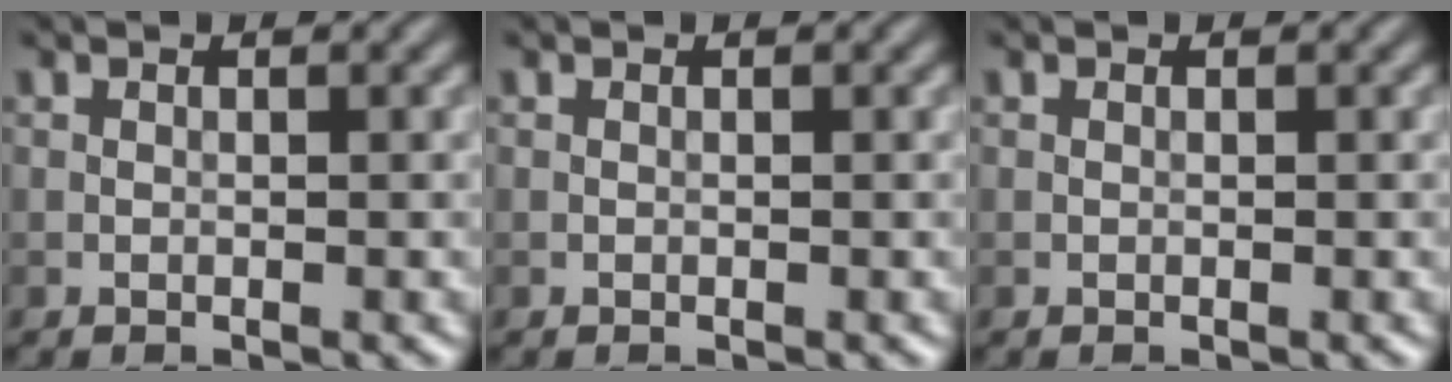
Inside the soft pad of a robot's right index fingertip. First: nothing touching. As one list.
[{"total": 0.0}, {"total": 0.0}]